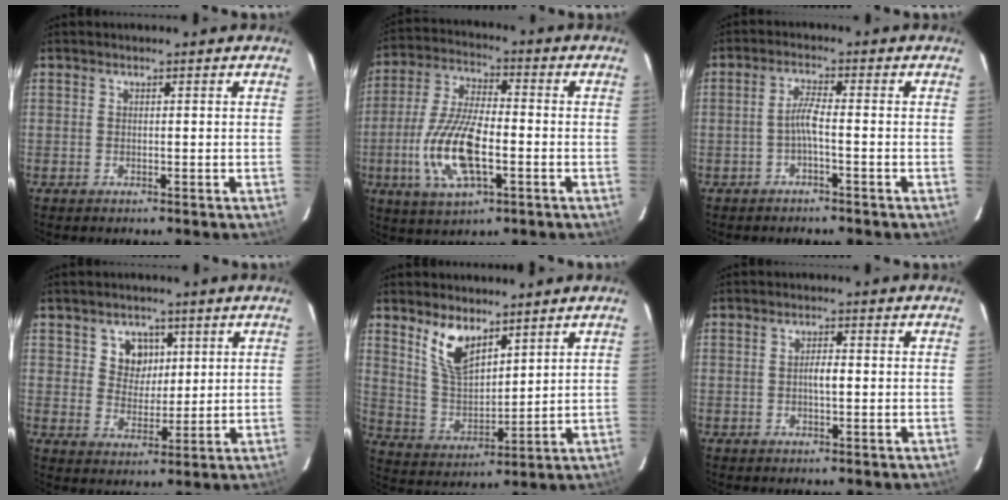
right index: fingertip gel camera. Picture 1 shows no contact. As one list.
[{"total": 14.6, "force": [-3.9, 5.7, 12.9], "torque": [-0.273, -0.005, -0.073]}, {"total": 2.8, "force": [-1.3, -0.1, 2.5], "torque": [-0.055, 0.006, -0.026]}, {"total": 6.0, "force": [2.4, 5.1, 1.9], "torque": [-0.029, 0.010, 0.049]}, {"total": 9.3, "force": [6.0, 4.1, 5.8], "torque": [-0.110, 0.004, 0.126]}, {"total": 2.2, "force": [-0.2, 0.7, 2.0], "torque": [-0.038, 0.005, -0.004]}]